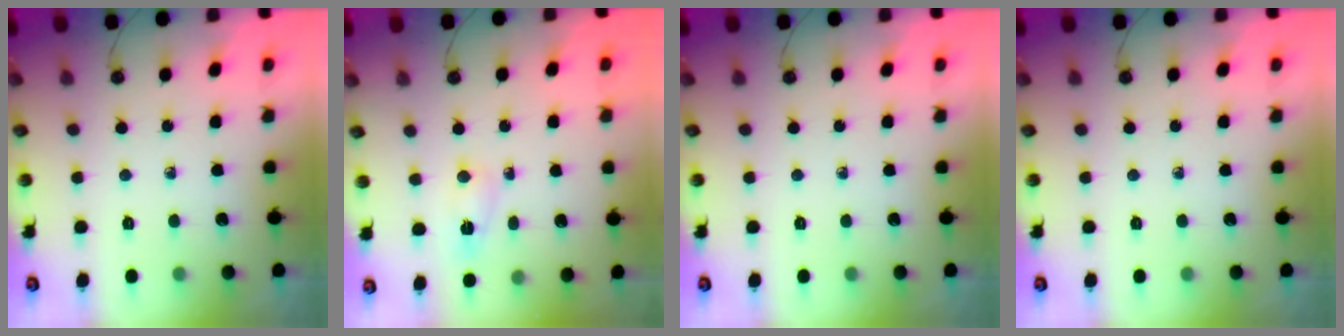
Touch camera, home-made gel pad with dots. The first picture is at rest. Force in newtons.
{"total": 3.3, "press": 3.3, "slide": 0.4}
{"total": 0.0}
{"total": 0.0}